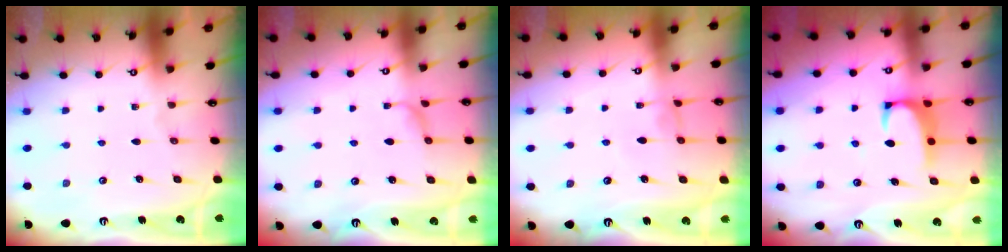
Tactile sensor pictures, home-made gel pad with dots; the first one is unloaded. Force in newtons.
{"total": 1.1, "press": 1.0, "slide": 0.5}
{"total": 0.7, "press": 0.6, "slide": 0.4}
{"total": 1.9, "press": 1.8, "slide": 0.7}